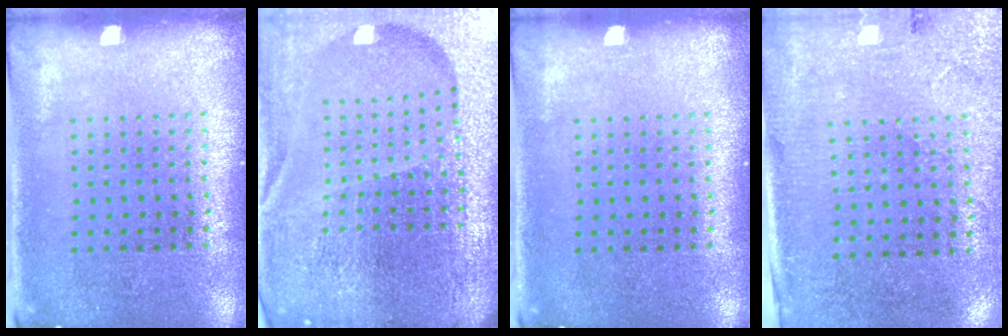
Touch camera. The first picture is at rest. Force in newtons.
{"total": 6.8, "press": 5.9, "slide": 3.5}
{"total": 0.0}
{"total": 2.7, "press": 2.4, "slide": 1.3}